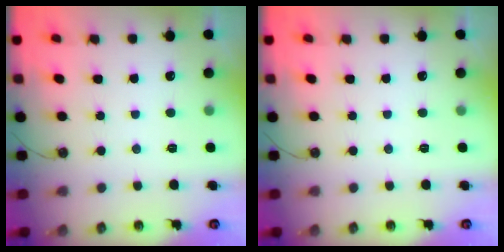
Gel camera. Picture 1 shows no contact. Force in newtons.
{"total": 0.0}